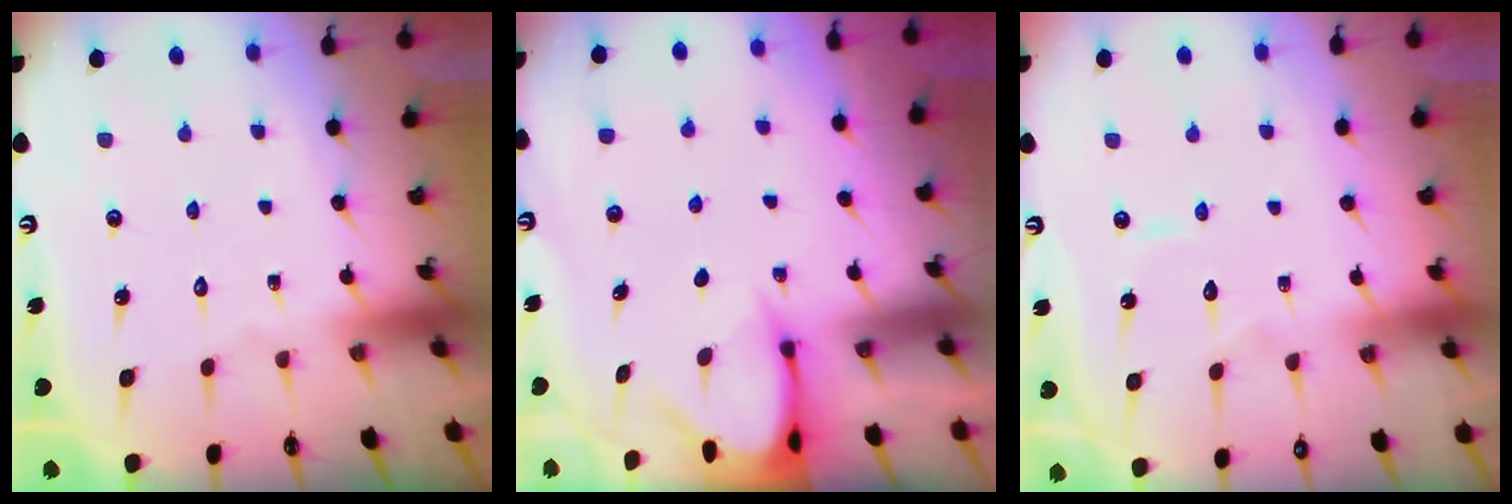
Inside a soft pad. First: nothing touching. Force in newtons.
{"total": 3.6, "press": 3.6, "slide": 0.3}
{"total": 5.6, "press": 5.6, "slide": 0.2}